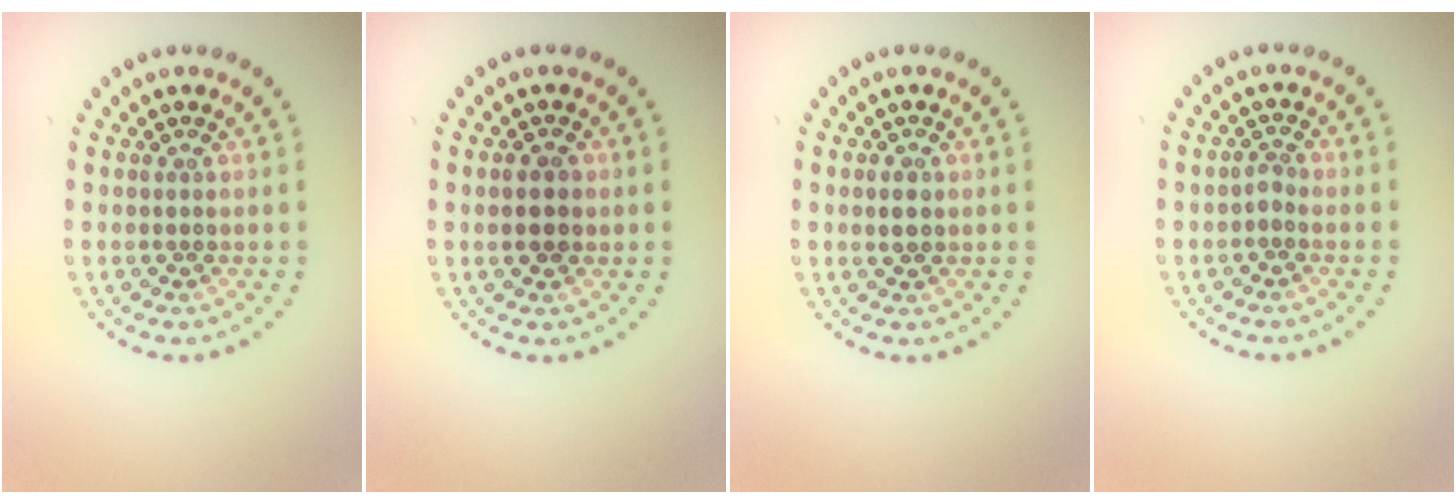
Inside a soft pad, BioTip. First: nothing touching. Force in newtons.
{"total": 2.7, "press": 2.7, "slide": 0.2}
{"total": 1.5, "press": 1.5, "slide": 0.1}
{"total": 0.9, "press": 0.7, "slide": 0.7}